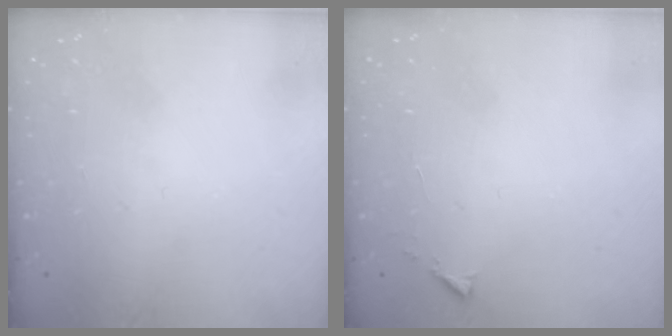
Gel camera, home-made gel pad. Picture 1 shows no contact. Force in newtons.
{"total": 3.1, "press": 3.1, "slide": 0.4}